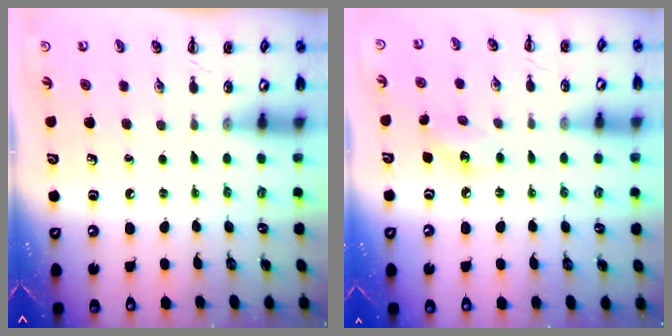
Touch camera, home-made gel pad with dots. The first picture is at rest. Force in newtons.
{"total": 6.9, "press": 6.6, "slide": 2.0}